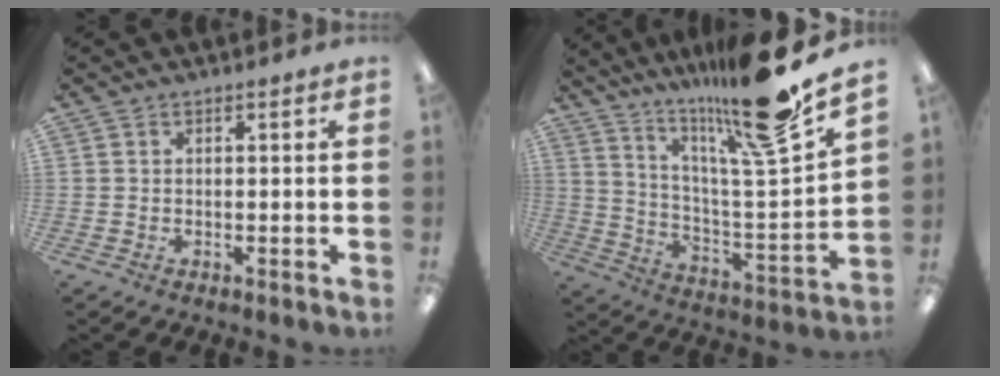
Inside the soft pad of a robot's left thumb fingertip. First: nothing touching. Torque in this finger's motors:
{"motor_torque": [2.56, 0.49, 1.40, -1.36, 0.39]}